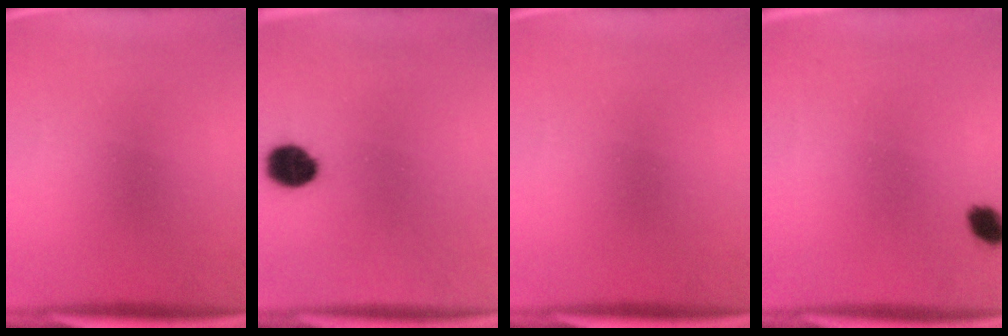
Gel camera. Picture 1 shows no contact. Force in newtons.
{"total": 7.0}
{"total": 0.0}
{"total": 2.8}